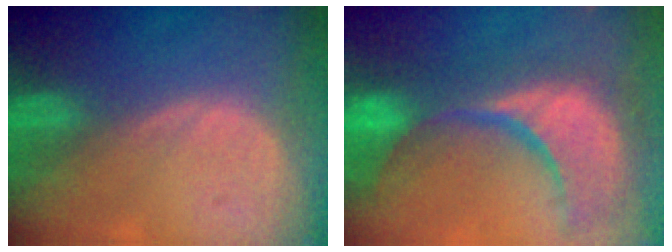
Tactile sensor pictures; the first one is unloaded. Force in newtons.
{"total": 15.3, "press": 12.2, "slide": 9.3}